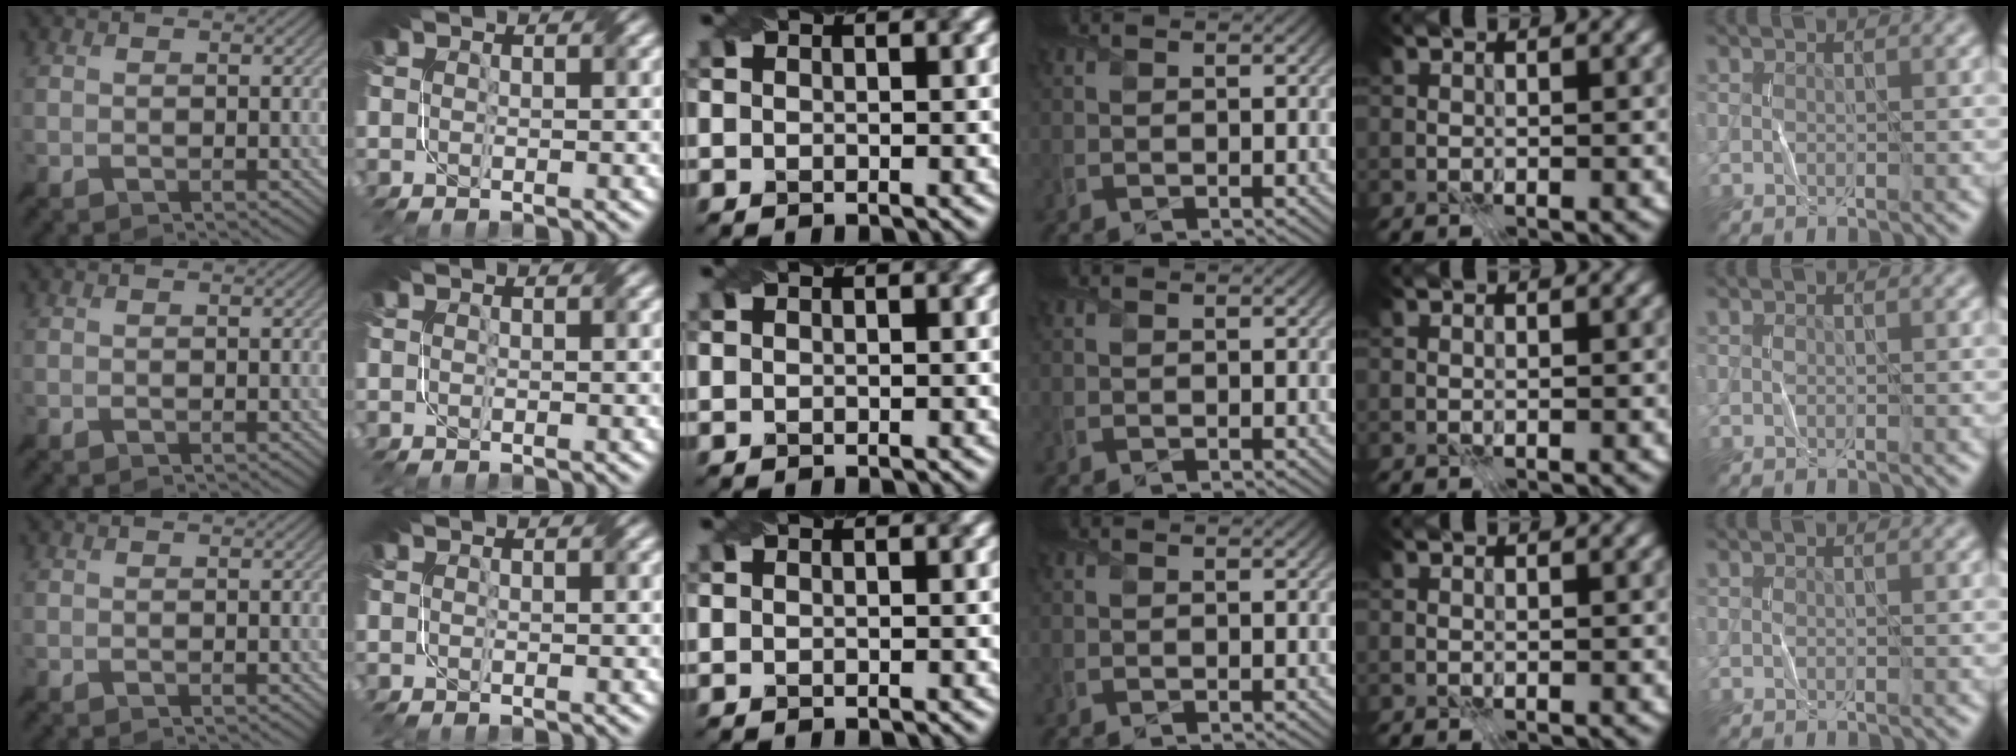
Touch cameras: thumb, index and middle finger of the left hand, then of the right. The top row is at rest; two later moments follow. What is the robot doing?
{"motion": "fold", "object": "file"}